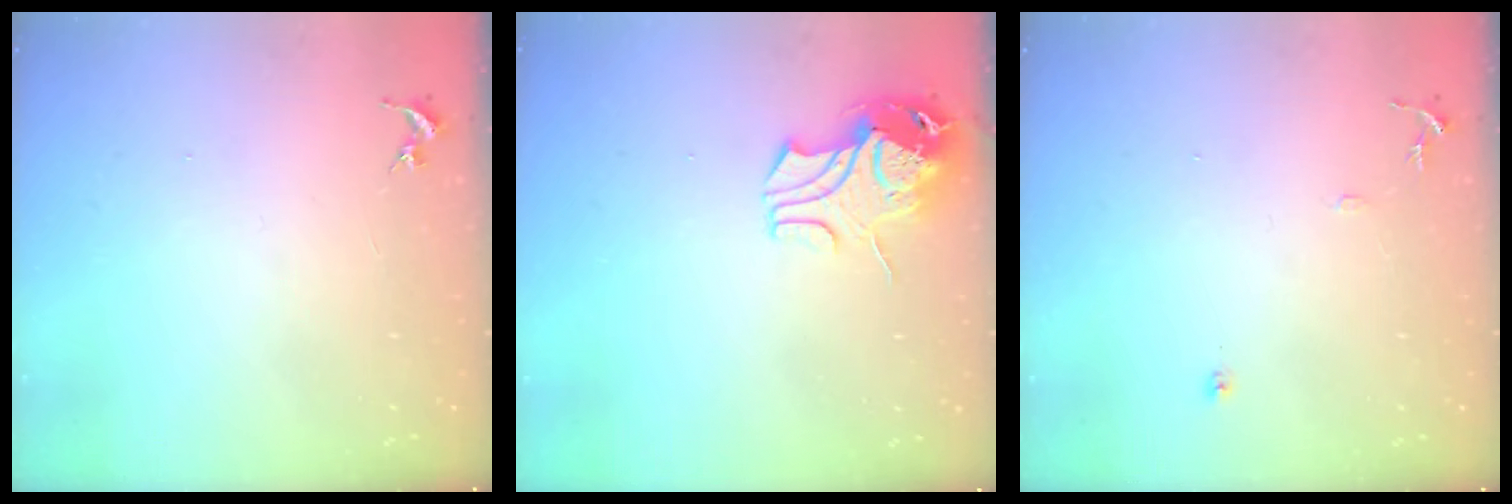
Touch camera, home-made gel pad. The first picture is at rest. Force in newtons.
{"total": 11.5, "press": 11.4, "slide": 1.2}
{"total": 8.0, "press": 8.0, "slide": 0.8}